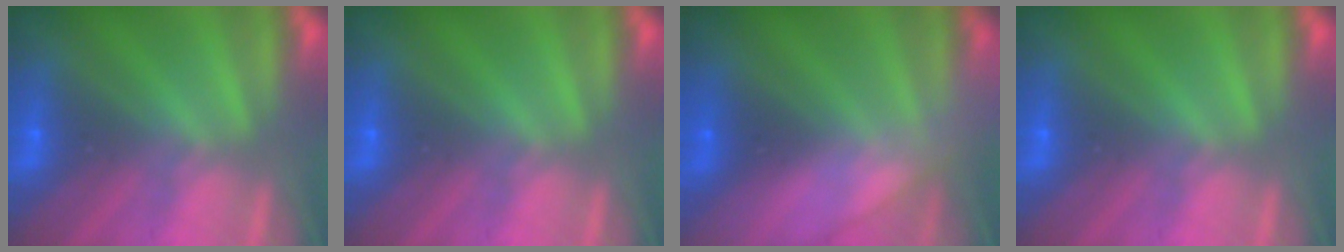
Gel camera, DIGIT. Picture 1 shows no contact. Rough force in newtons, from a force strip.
{"total": 0.0}
{"total": 3.0}
{"total": 0.0}